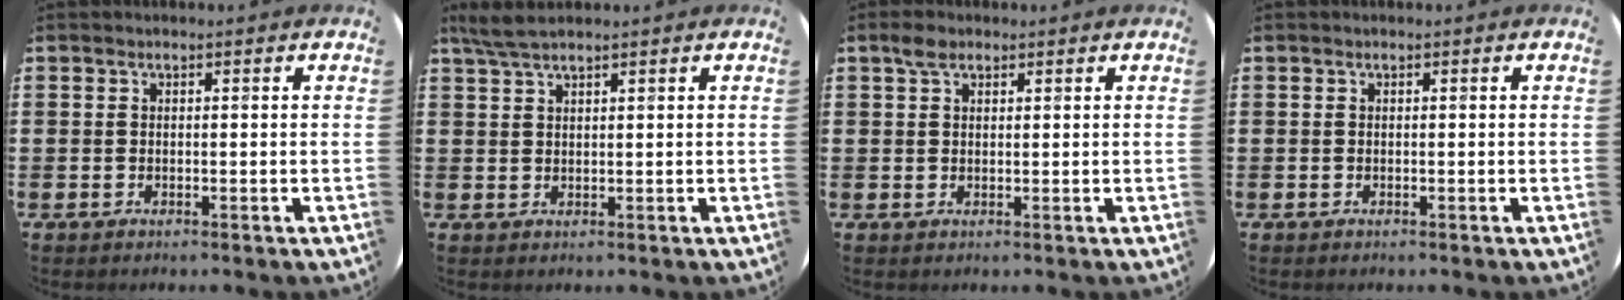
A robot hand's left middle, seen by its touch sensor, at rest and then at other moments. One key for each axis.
{"total": 3.0, "fx": 2.5, "fy": 0.5, "fz": 1.7, "tx": -0.037, "ty": 0.007, "tz": 0.045}
{"total": 2.3, "fx": 1.6, "fy": 1.3, "fz": 1.0, "tx": -0.013, "ty": 0.004, "tz": 0.028}
{"total": 0.0}